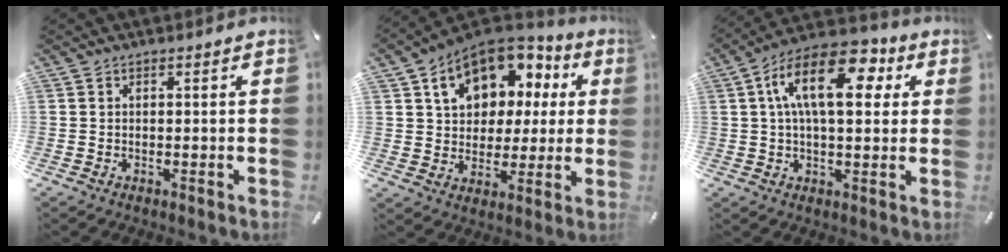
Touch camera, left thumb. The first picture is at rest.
{"total": 13.5, "force": [6.1, 10.1, 6.5], "torque": [-0.109, -0.032, 0.113]}
{"total": 16.5, "force": [4.9, 8.5, 13.3], "torque": [-0.234, -0.005, 0.078]}